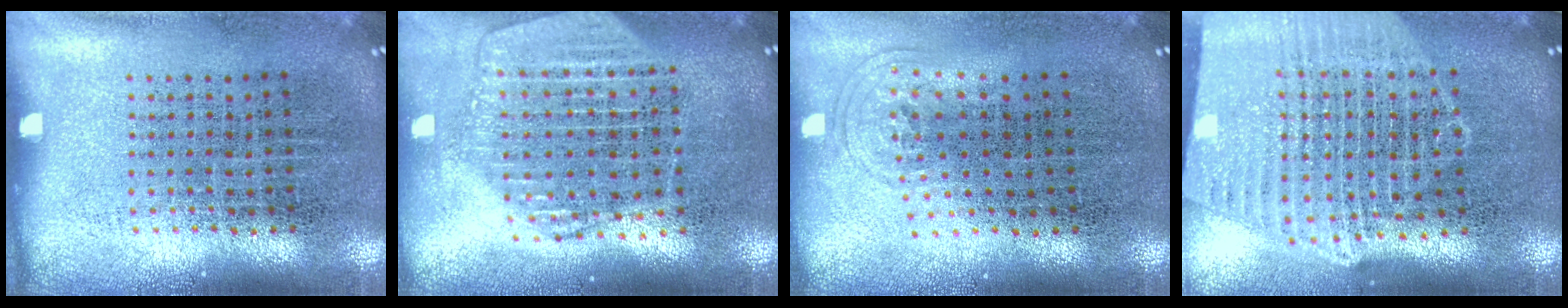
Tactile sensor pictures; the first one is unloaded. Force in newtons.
{"total": 2.2, "press": 1.9, "slide": 1.0}
{"total": 0.9, "press": 0.7, "slide": 0.6}
{"total": 2.4, "press": 2.1, "slide": 1.2}